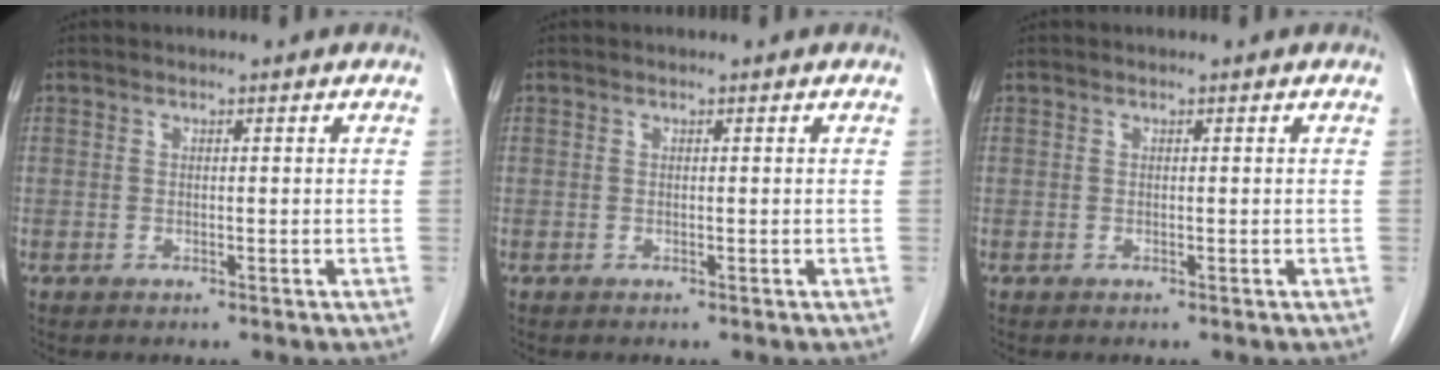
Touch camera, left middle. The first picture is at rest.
{"total": 0.0}
{"total": 0.0}